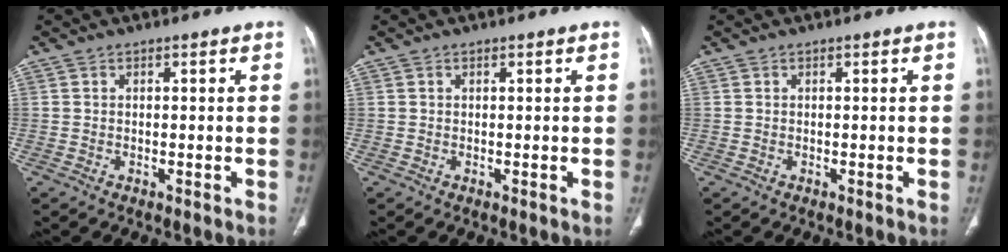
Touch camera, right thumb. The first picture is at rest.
{"total": 0.0}
{"total": 0.0}